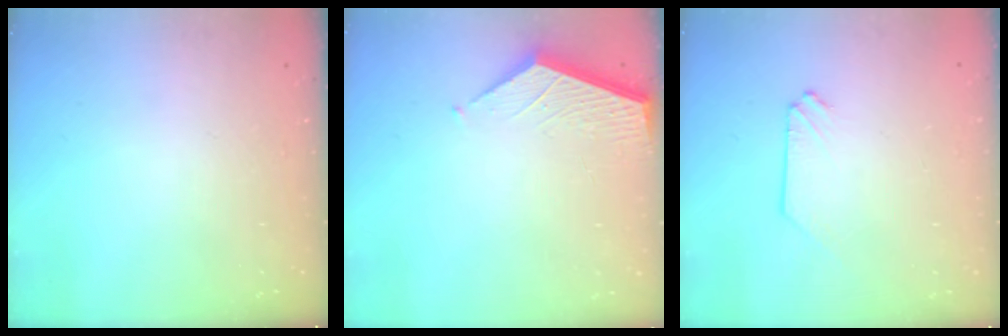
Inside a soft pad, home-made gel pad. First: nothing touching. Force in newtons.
{"total": 3.7, "press": 3.7, "slide": 0.3}
{"total": 0.0}